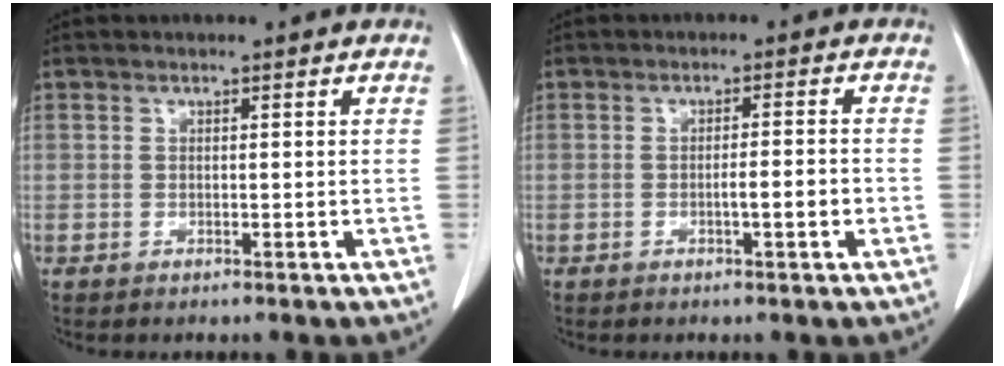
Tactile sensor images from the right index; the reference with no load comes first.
{"total": 3.0, "force": [-1.0, 0.2, 2.8], "torque": [-0.046, 0.000, -0.015]}